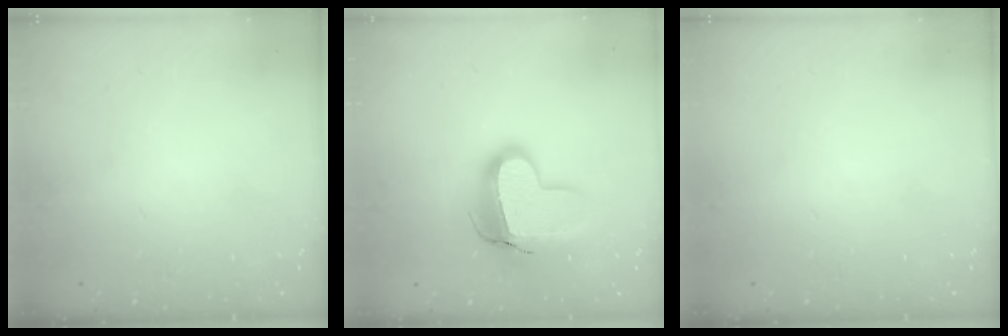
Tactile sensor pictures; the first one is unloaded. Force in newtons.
{"total": 14.1, "press": 14.1, "slide": 1.1}
{"total": 0.0}